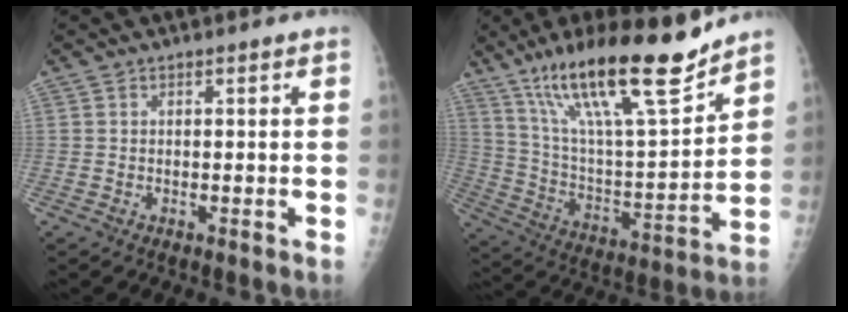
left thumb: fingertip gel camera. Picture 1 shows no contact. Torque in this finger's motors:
{"motor_torque": [1.11, 1.09, 1.43, -1.34, 0.16]}